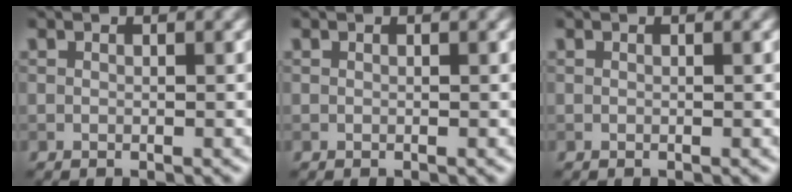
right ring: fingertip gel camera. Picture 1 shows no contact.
{"total": 0.0}
{"total": 0.0}